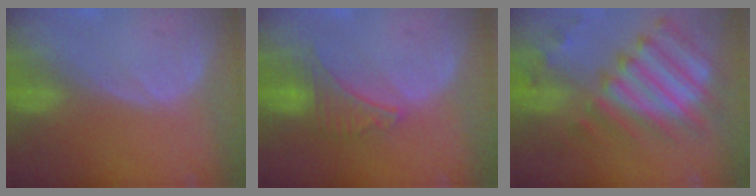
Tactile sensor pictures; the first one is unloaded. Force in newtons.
{"total": 5.0, "press": 5.0, "slide": 0.4}
{"total": 11.4, "press": 10.6, "slide": 4.4}